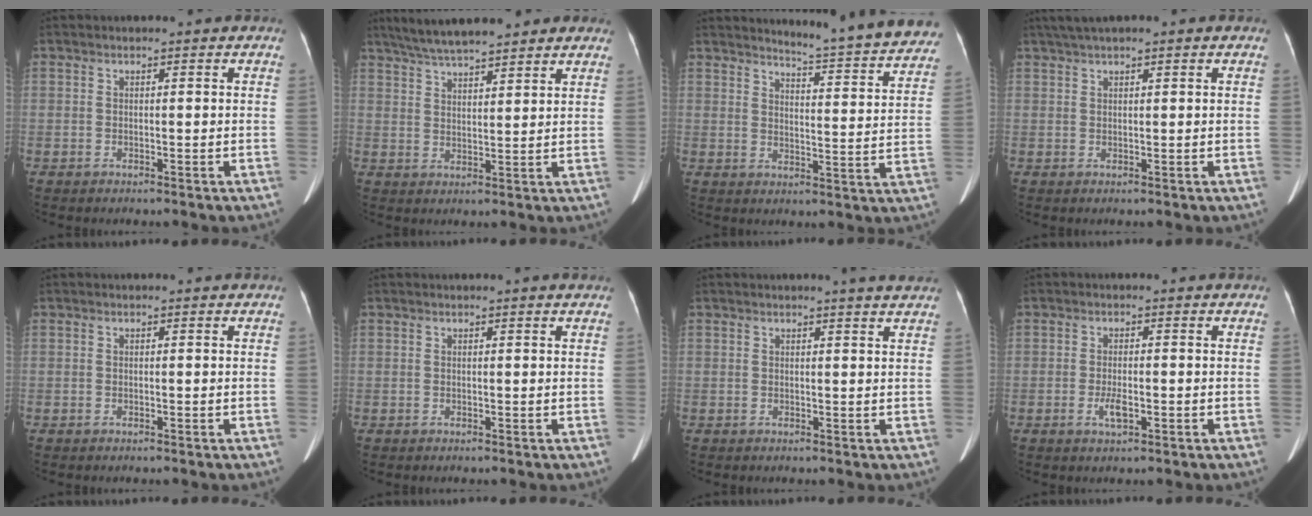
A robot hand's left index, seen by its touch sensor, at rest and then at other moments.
{"total": 11.7, "force": [10.1, 1.9, 5.6], "torque": [-0.090, 0.031, 0.156]}
{"total": 16.6, "force": [15.9, 0.5, 4.8], "torque": [-0.058, -0.079, 0.176]}
{"total": 4.5, "force": [3.3, 0.4, 3.0], "torque": [-0.053, 0.033, 0.058]}
{"total": 0.0}
{"total": 0.7, "force": [0.6, -0.1, 0.4], "torque": [-0.010, 0.013, 0.015]}
{"total": 3.8, "force": [3.4, -0.4, 1.7], "torque": [-0.023, 0.001, 0.028]}
{"total": 2.6, "force": [-1.0, 0.8, 2.3], "torque": [-0.048, -0.002, -0.015]}